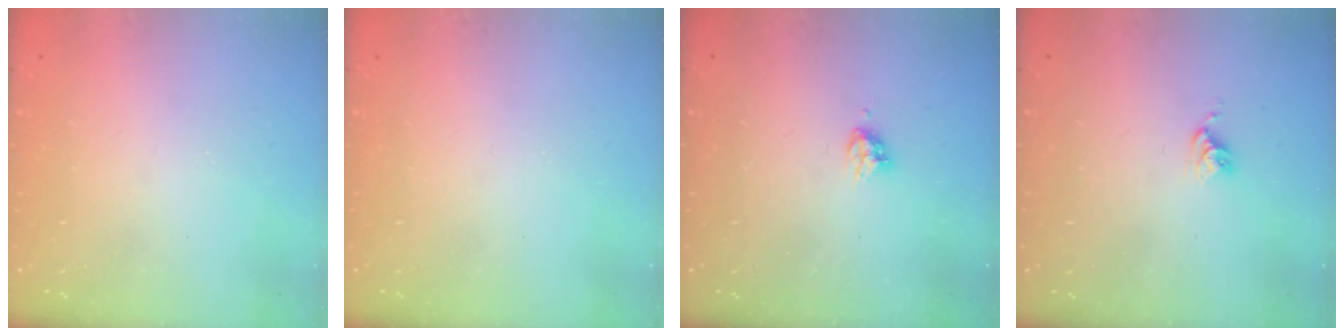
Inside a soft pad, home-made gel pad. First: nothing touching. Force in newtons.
{"total": 0.0}
{"total": 4.2, "press": 4.1, "slide": 0.5}
{"total": 3.9, "press": 3.8, "slide": 0.3}